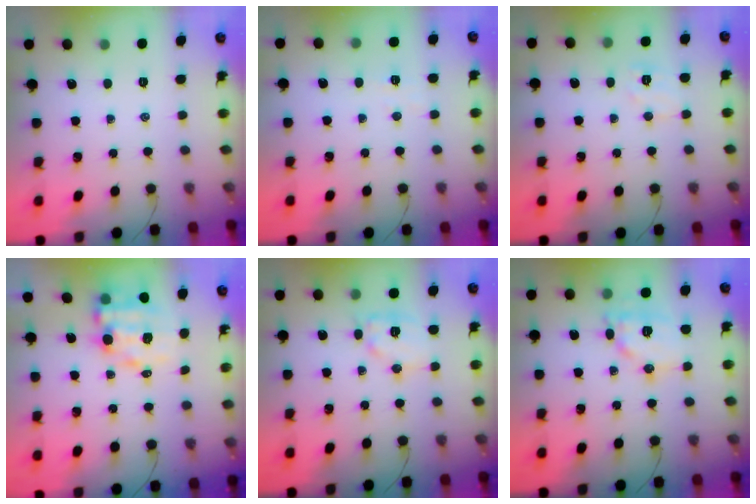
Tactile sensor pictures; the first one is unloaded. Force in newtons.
{"total": 2.8, "press": 2.7, "slide": 0.8}
{"total": 6.8, "press": 6.6, "slide": 1.3}
{"total": 7.6, "press": 7.4, "slide": 1.5}
{"total": 9.8, "press": 9.8, "slide": 0.6}
{"total": 12.1, "press": 12.0, "slide": 0.8}